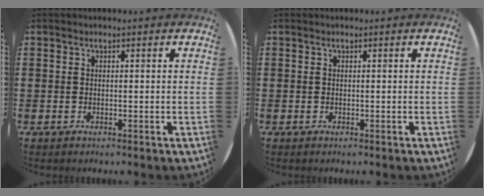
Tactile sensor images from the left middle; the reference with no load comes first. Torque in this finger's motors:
{"motor_torque": [0.00, 0.00, 0.04, 0.00]}